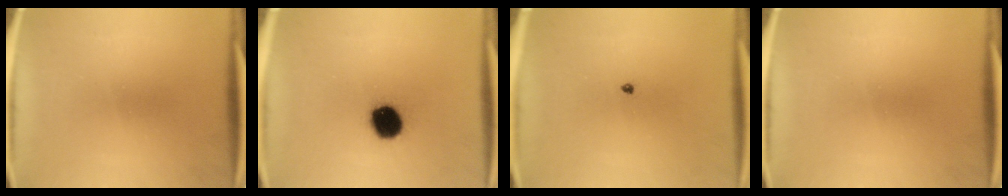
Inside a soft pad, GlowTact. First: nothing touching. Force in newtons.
{"total": 11.5}
{"total": 0.6}
{"total": 0.0}